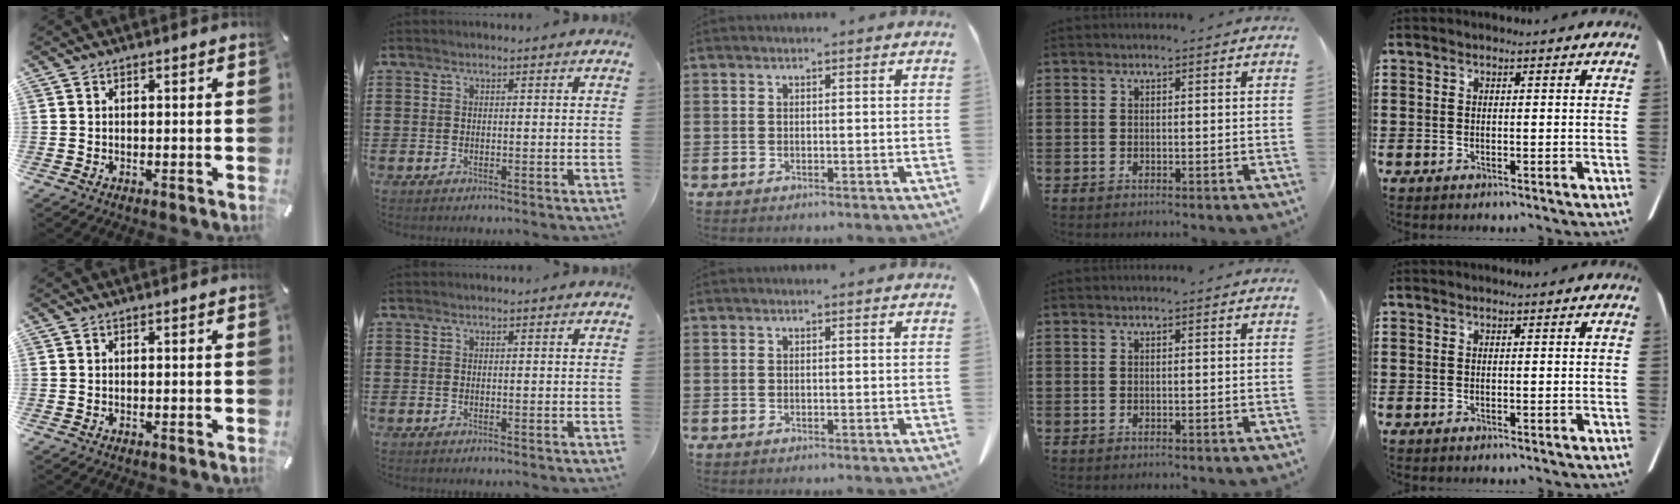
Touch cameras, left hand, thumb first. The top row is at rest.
{}